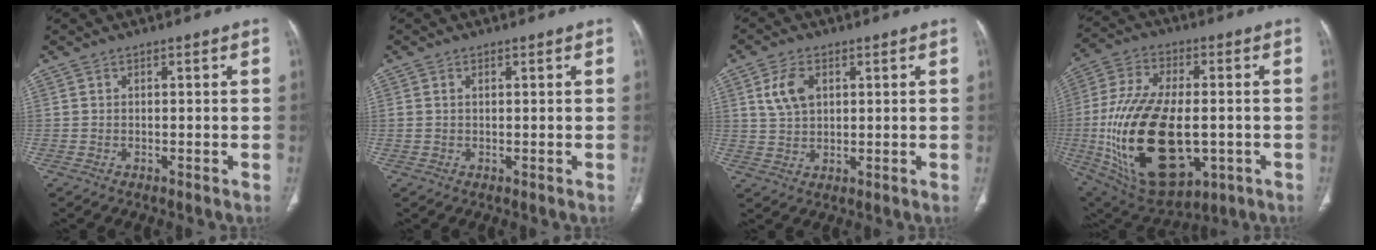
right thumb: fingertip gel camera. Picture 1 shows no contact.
{"total": 1.0, "force": [0.3, 0.6, 0.8], "torque": [-0.022, 0.005, 0.011]}
{"total": 6.3, "force": [2.2, 4.0, 4.3], "torque": [-0.079, -0.005, 0.046]}
{"total": 27.3, "force": [-4.2, 14.7, 22.7], "torque": [-0.459, -0.012, -0.042]}